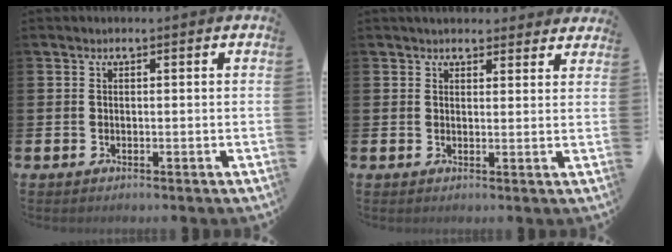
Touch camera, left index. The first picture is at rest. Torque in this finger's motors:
{"motor_torque": [1.10, -1.04, 0.47, 0.09]}